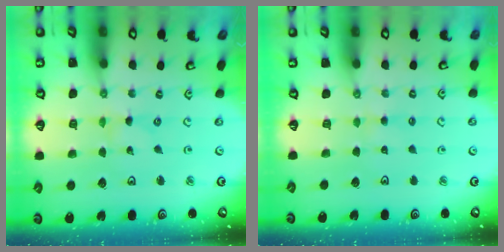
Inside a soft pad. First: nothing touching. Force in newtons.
{"total": 1.3, "press": 1.3, "slide": 0.2}